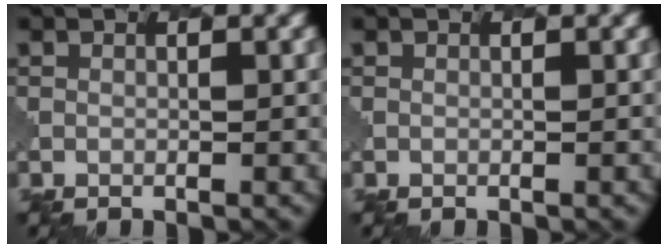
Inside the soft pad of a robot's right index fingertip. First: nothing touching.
{"total": 0.0}